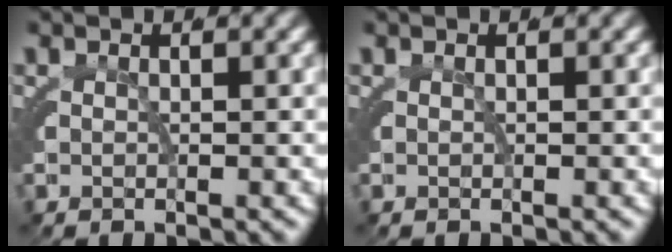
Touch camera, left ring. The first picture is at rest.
{"total": 0.0}